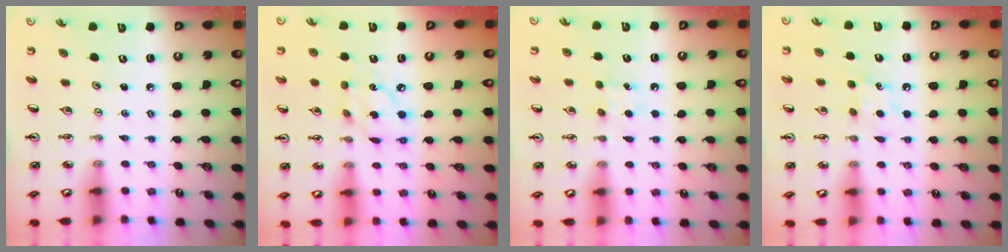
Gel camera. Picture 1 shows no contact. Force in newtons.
{"total": 8.3, "press": 8.3, "slide": 0.2}
{"total": 5.0, "press": 4.9, "slide": 0.7}
{"total": 5.7, "press": 5.7, "slide": 0.6}